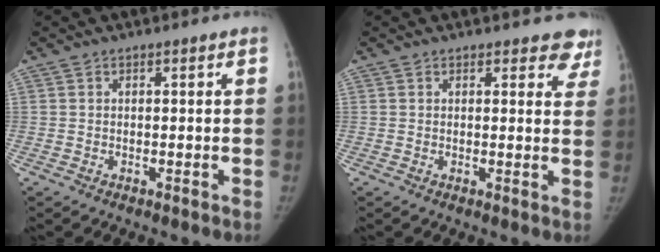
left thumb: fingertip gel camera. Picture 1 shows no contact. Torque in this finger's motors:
{"motor_torque": [0.40, -0.30, 0.72, -0.58, 0.01]}